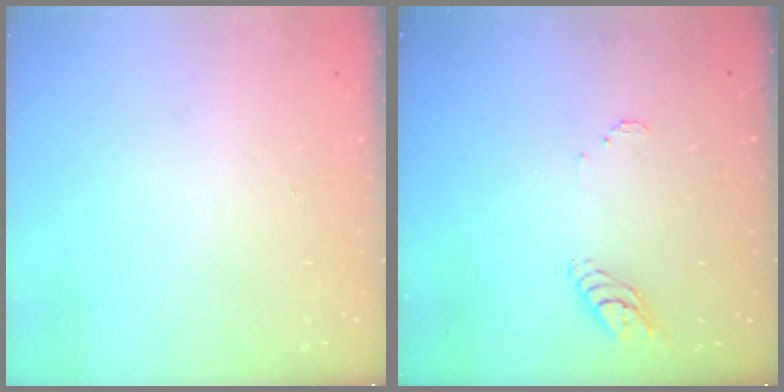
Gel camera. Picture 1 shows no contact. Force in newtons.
{"total": 5.8, "press": 5.8, "slide": 0.3}